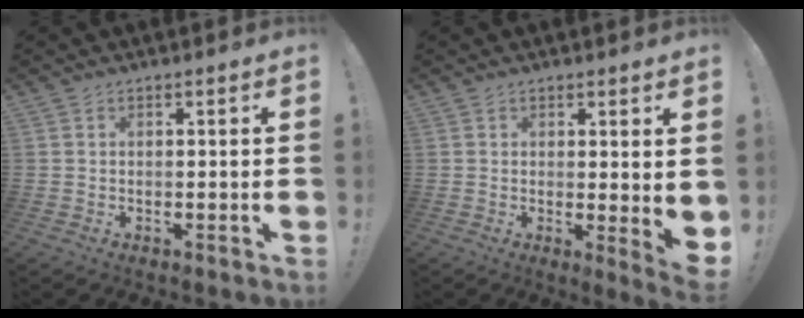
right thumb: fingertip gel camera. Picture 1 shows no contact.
{"total": 4.8, "force": [1.4, 0.8, 4.5], "torque": [-0.046, -0.024, 0.028]}